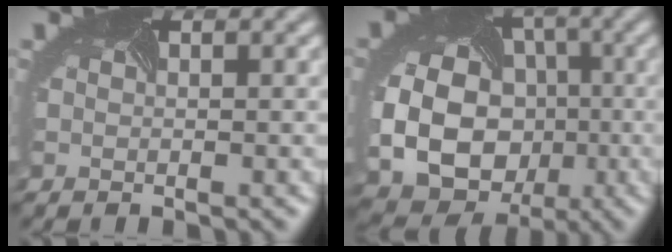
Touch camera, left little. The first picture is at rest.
{"total": 11.4, "force": [-2.5, 9.4, 5.9], "torque": [-0.108, -0.040, -0.042]}